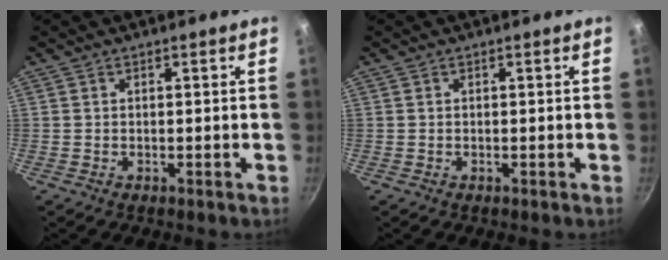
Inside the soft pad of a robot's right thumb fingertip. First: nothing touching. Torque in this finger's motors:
{"motor_torque": [-0.01, -0.01, -0.21, 0.21, 0.00]}